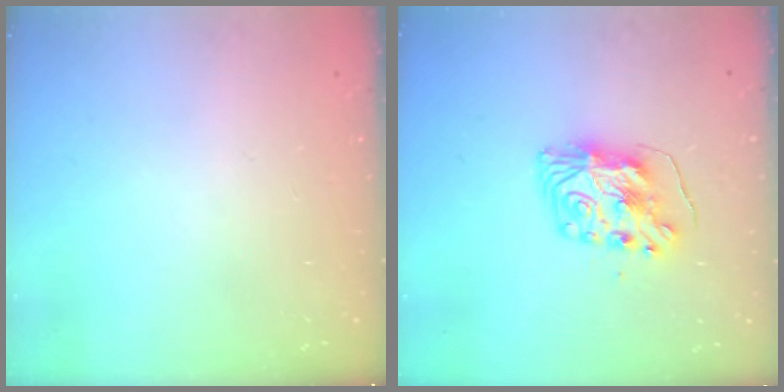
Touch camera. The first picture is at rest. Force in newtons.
{"total": 8.1, "press": 8.1, "slide": 0.8}